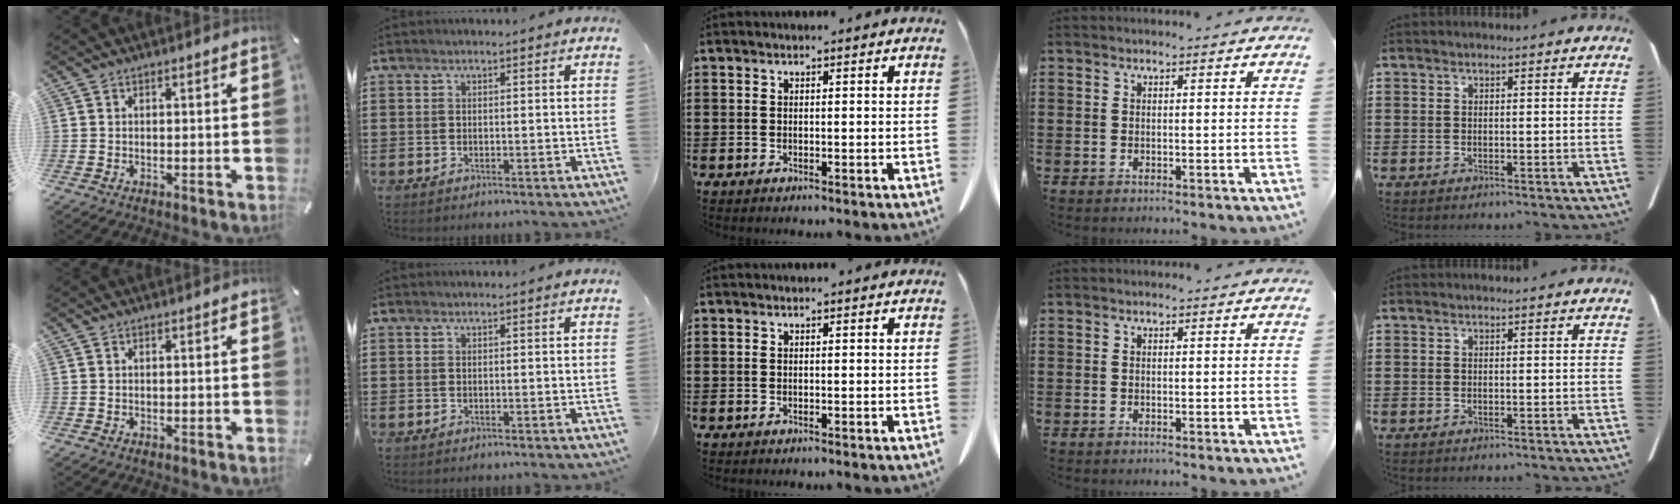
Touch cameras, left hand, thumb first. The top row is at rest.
{}